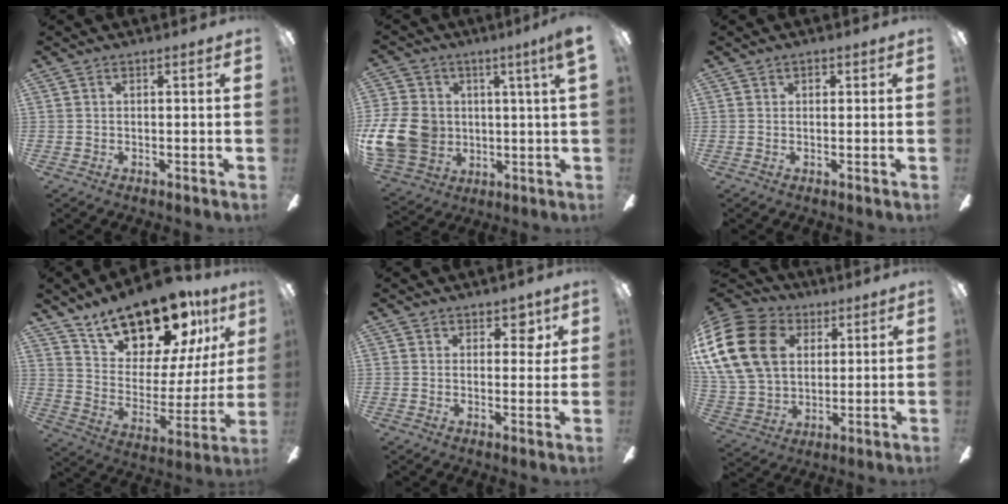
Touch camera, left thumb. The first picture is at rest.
{"total": 15.2, "force": [1.5, 10.2, 11.1], "torque": [-0.240, -0.006, 0.027]}
{"total": 1.3, "force": [0.5, 0.8, 0.9], "torque": [-0.012, 0.001, 0.006]}
{"total": 19.9, "force": [16.5, 7.6, 8.1], "torque": [-0.135, -0.114, 0.288]}
{"total": 4.3, "force": [2.6, 2.5, 2.3], "torque": [-0.019, -0.006, 0.041]}
{"total": 21.4, "force": [6.7, 16.1, 12.4], "torque": [-0.279, -0.008, 0.124]}